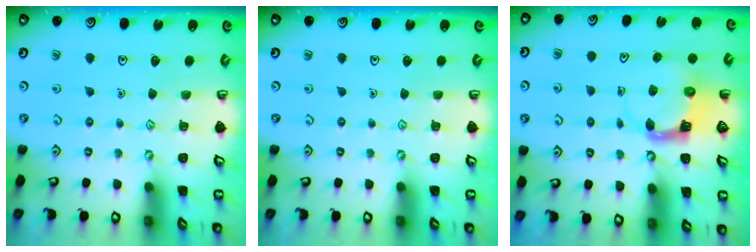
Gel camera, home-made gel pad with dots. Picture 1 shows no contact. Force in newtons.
{"total": 0.0}
{"total": 3.8, "press": 3.7, "slide": 0.7}